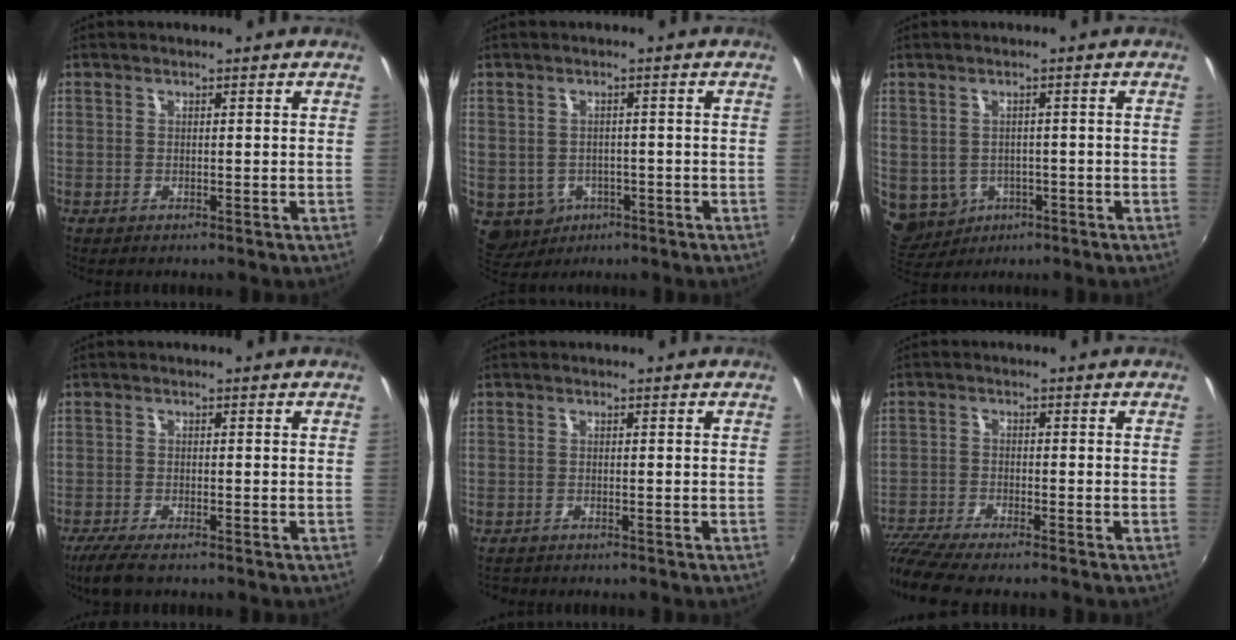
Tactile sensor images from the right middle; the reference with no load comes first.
{"total": 7.0, "force": [-2.3, 6.1, 2.5], "torque": [-0.069, -0.009, -0.016]}
{"total": 6.4, "force": [-1.8, 5.6, 2.4], "torque": [-0.064, -0.007, -0.011]}
{"total": 5.5, "force": [-4.3, 1.1, 3.2], "torque": [-0.084, -0.024, -0.082]}
{"total": 0.9, "force": [-0.9, 0.2, 0.1], "torque": [-0.006, -0.001, -0.016]}
{"total": 7.5, "force": [-6.8, 0.1, 3.2], "torque": [-0.087, -0.031, -0.126]}